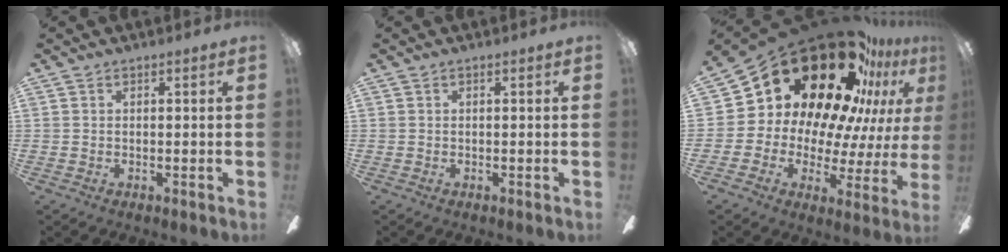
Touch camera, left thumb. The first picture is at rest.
{"total": 0.0}
{"total": 27.6, "force": [18.0, 13.2, 16.2], "torque": [-0.269, -0.145, 0.332]}